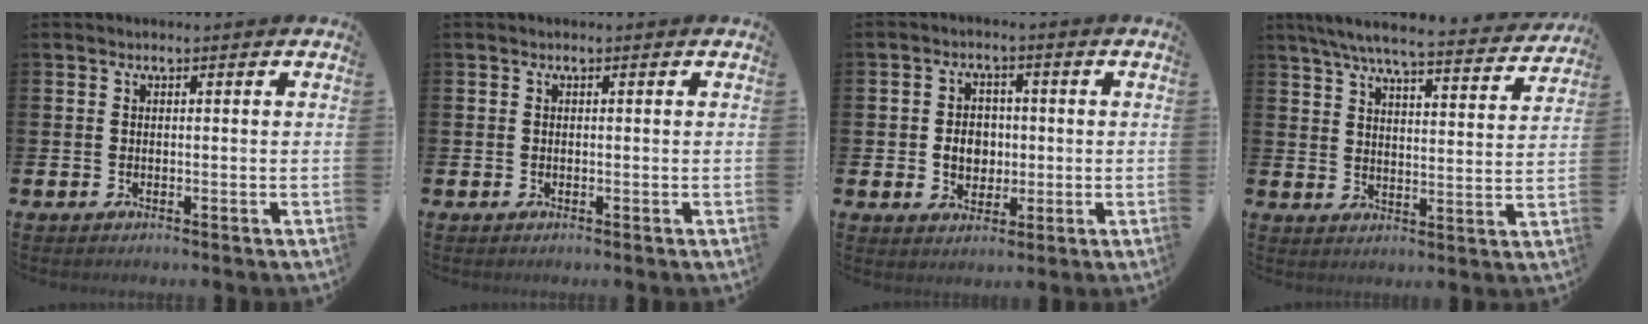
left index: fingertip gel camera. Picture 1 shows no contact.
{"total": 0.0}
{"total": 4.1, "force": [-0.1, 3.5, 2.1], "torque": [-0.036, 0.005, -0.011]}
{"total": 6.7, "force": [6.1, 0.7, 2.8], "torque": [-0.067, -0.044, 0.100]}